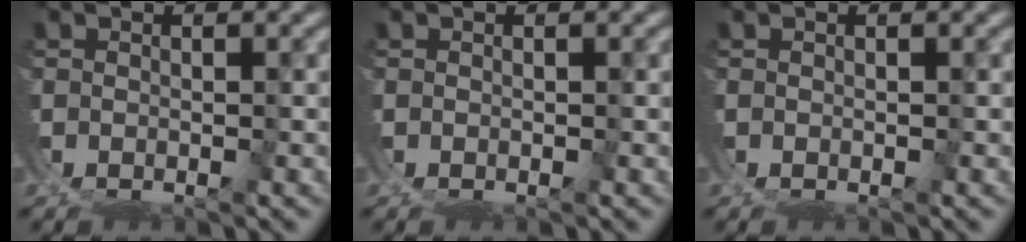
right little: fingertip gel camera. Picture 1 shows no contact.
{"total": 0.0}
{"total": 0.0}